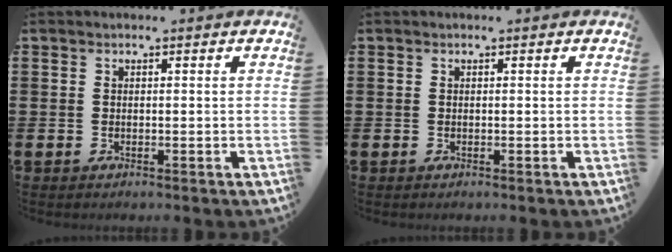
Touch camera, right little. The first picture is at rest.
{"total": 0.0}